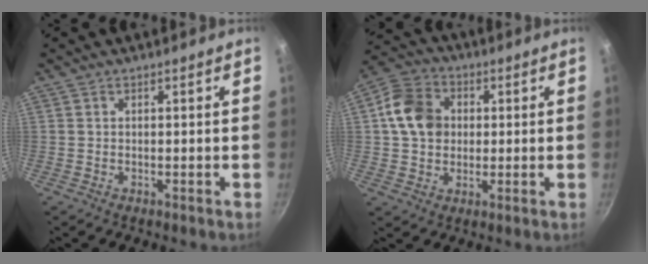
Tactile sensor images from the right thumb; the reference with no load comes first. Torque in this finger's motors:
{"motor_torque": [1.00, 1.10, 0.00, 0.07, 0.03]}